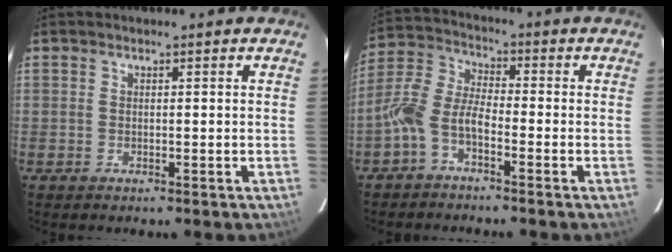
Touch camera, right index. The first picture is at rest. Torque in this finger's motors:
{"motor_torque": [1.18, -0.60, 0.66, 0.17]}